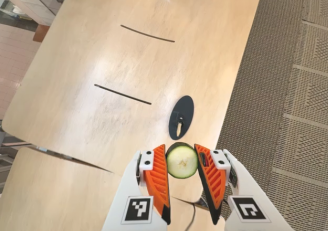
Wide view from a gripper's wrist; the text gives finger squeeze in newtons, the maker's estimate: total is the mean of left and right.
{"total": 8.6, "left": 8.4, "right": 8.9}